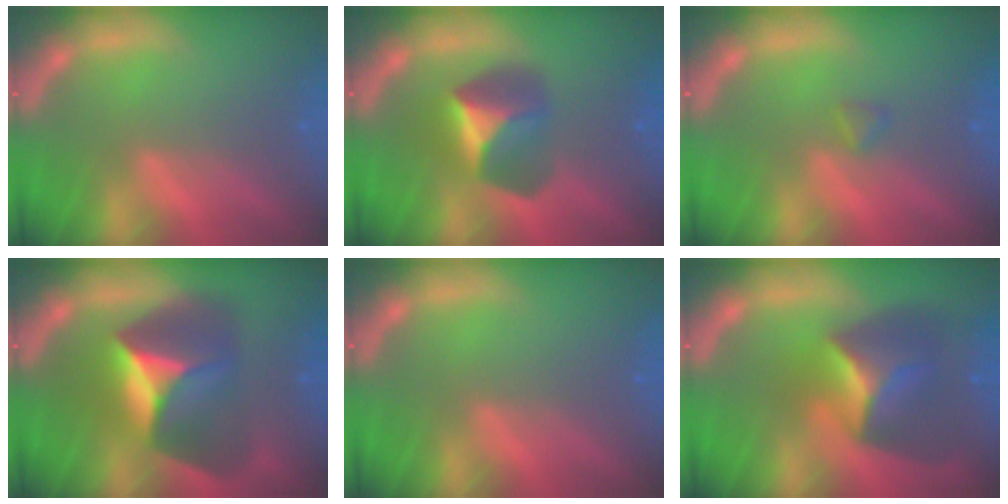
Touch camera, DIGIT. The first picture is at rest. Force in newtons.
{"total": 4.9}
{"total": 0.9}
{"total": 9.5}
{"total": 0.0}
{"total": 7.4}